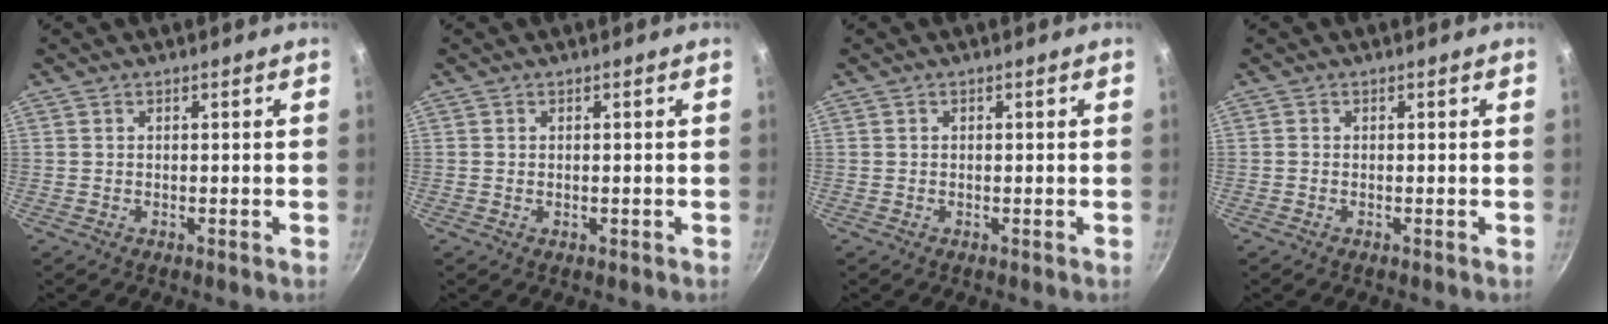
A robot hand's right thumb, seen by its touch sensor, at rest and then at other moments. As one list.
[{"total": 0.6, "force": [0.0, 0.4, 0.5], "torque": [-0.005, 0.001, 0.000]}, {"total": 0.0}, {"total": 0.0}]